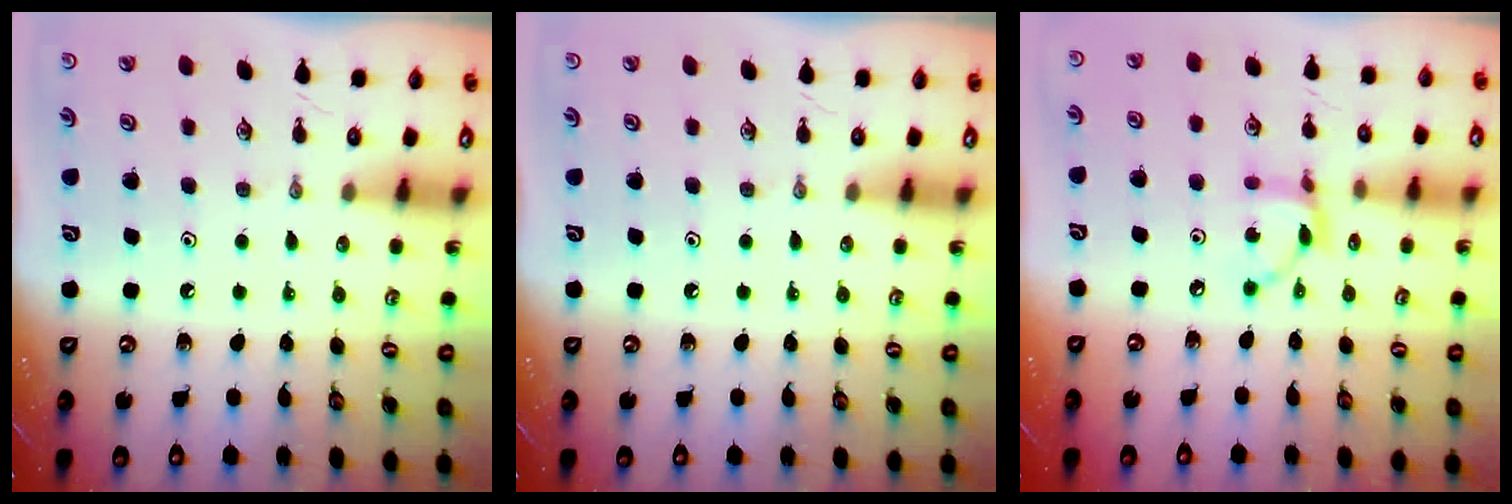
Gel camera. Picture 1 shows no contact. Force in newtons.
{"total": 0.0}
{"total": 7.3, "press": 7.3, "slide": 0.3}